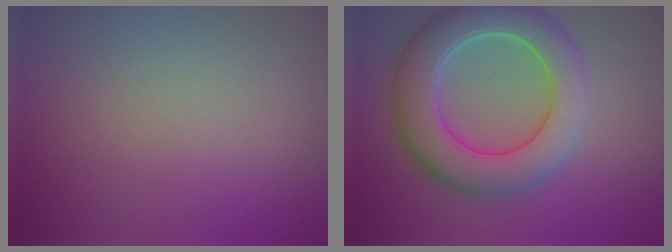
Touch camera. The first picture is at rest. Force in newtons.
{"total": 7.8, "press": 7.8, "slide": 0.3}